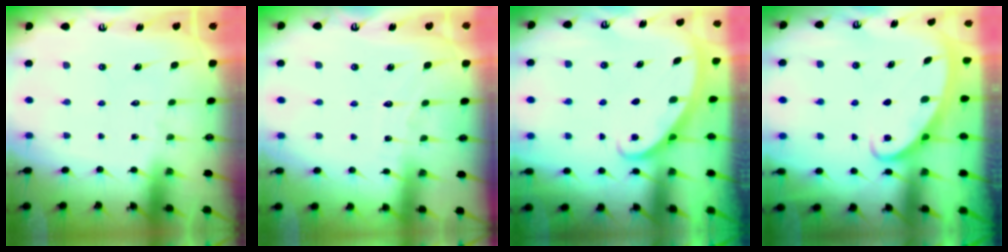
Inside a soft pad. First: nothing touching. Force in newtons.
{"total": 3.9, "press": 3.9, "slide": 0.5}
{"total": 2.5, "press": 2.5, "slide": 0.2}
{"total": 2.5, "press": 2.5, "slide": 0.3}